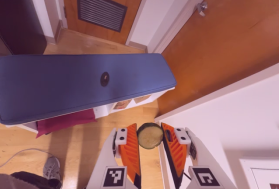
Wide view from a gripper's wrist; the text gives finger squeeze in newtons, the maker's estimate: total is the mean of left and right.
{"total": 11.3, "left": 11.7, "right": 10.8}